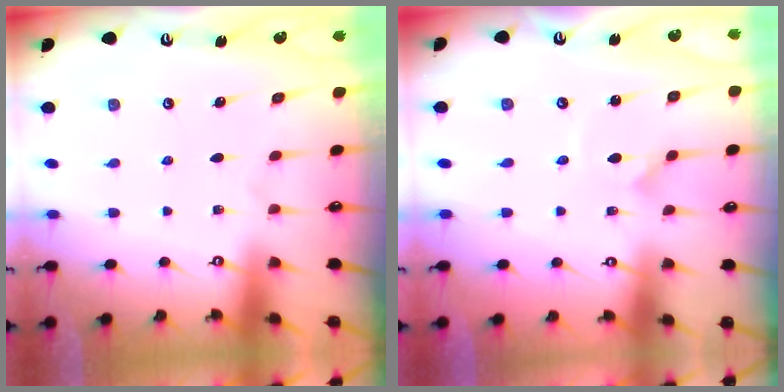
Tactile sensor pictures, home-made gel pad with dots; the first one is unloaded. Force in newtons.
{"total": 0.0}